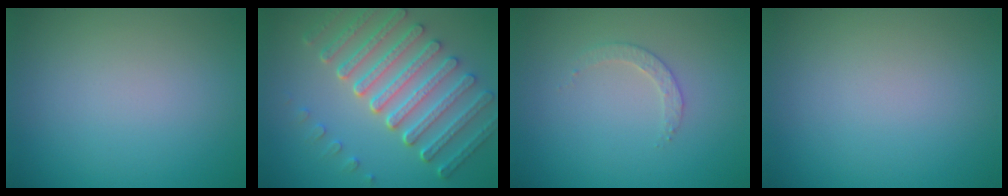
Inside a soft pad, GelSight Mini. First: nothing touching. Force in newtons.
{"total": 7.5, "press": 5.7, "slide": 4.9}
{"total": 1.6, "press": 1.5, "slide": 0.3}
{"total": 0.0}